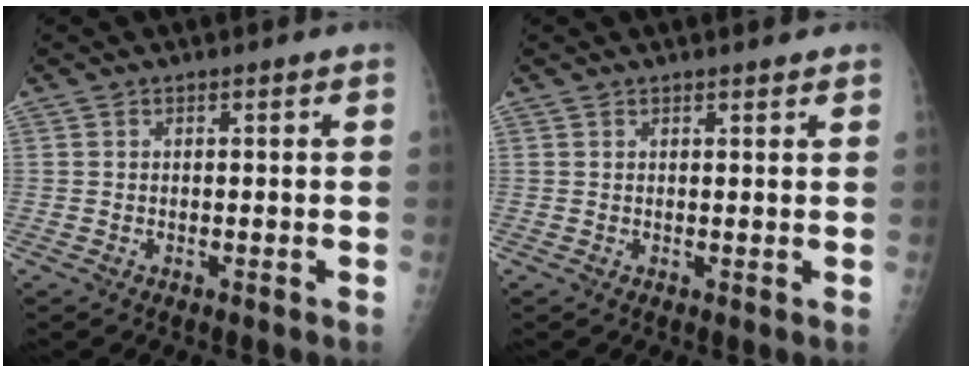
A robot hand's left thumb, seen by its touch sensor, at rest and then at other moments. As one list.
[{"total": 1.5, "force": [1.3, 0.3, 0.7], "torque": [-0.006, -0.003, 0.016]}]